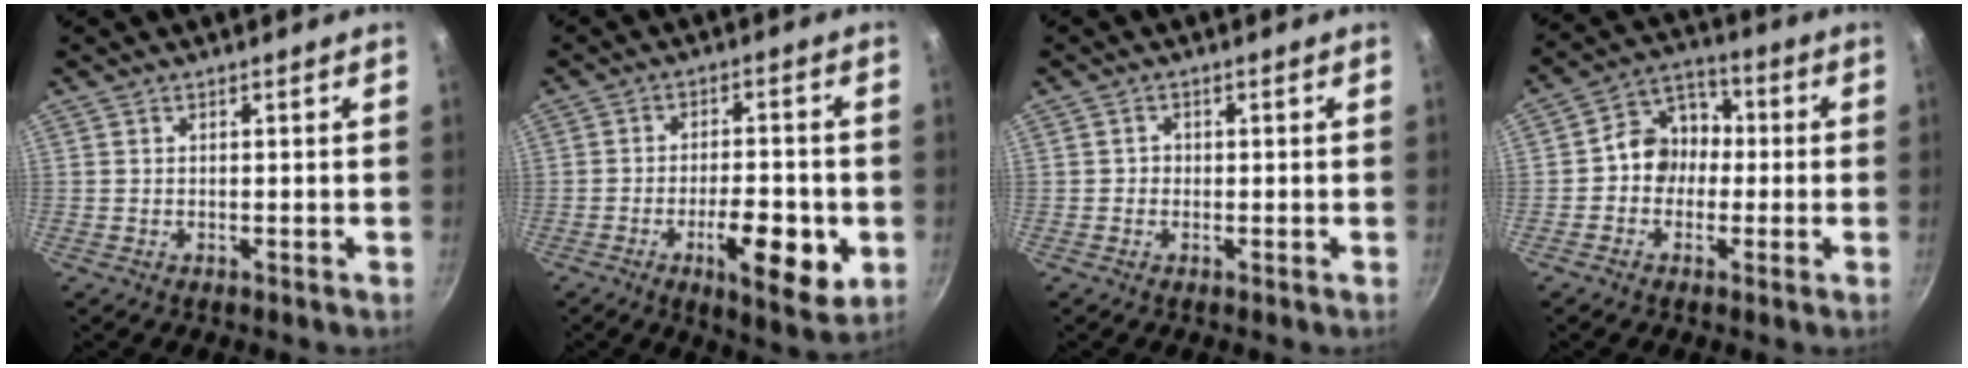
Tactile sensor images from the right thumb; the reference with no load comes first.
{"total": 12.7, "force": [-3.8, 4.6, 11.2], "torque": [-0.144, 0.004, -0.053]}
{"total": 1.2, "force": [-0.2, 1.1, 0.3], "torque": [-0.001, 0.001, -0.006]}
{"total": 8.8, "force": [-0.7, 7.5, 4.5], "torque": [-0.024, 0.031, -0.032]}